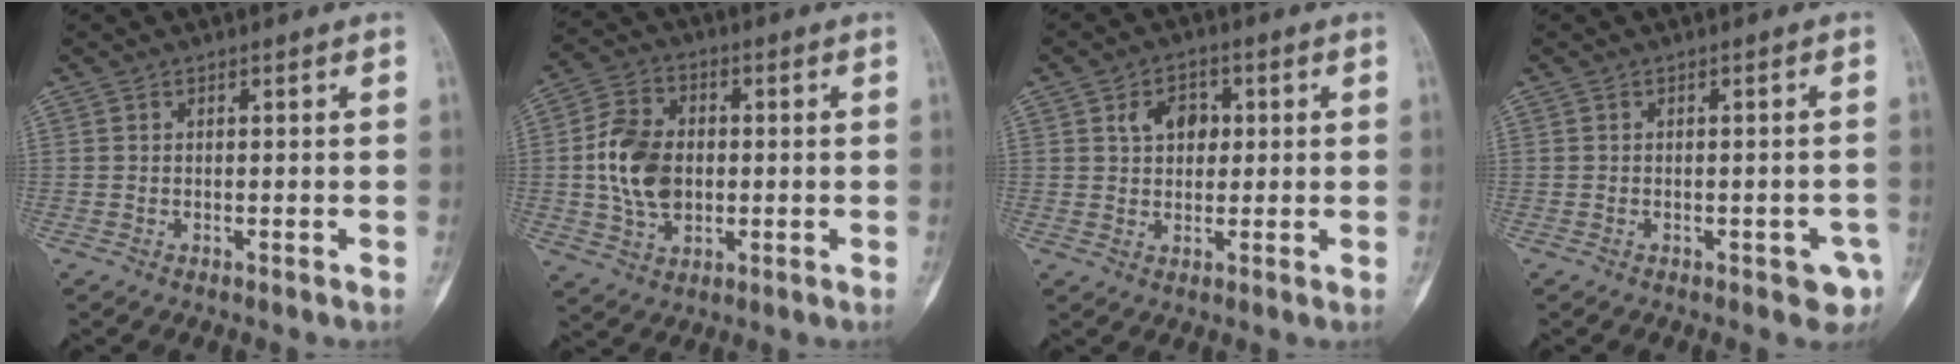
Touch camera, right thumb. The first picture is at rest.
{"total": 12.0, "force": [-0.2, 8.4, 8.6], "torque": [-0.147, 0.010, -0.004]}
{"total": 6.0, "force": [1.5, 4.3, 3.8], "torque": [-0.033, 0.004, 0.022]}
{"total": 3.9, "force": [-1.8, 1.8, 2.9], "torque": [-0.017, 0.014, -0.015]}